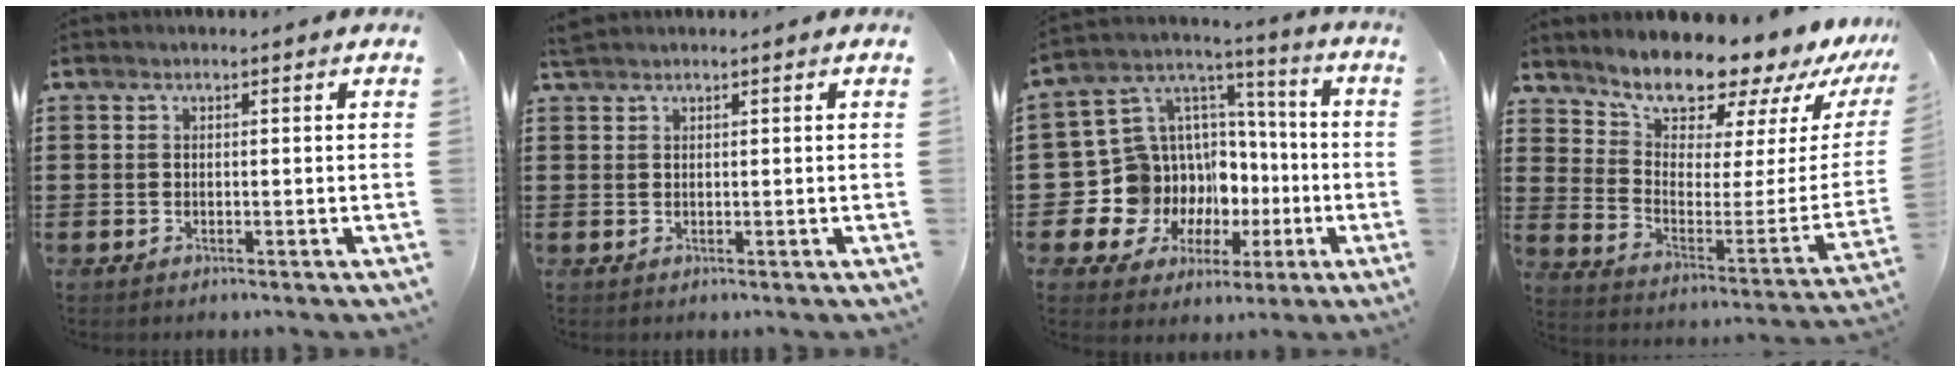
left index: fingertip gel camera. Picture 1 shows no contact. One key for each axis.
{"total": 1.1, "fx": 1.0, "fy": 0.2, "fz": 0.4, "tx": -0.011, "ty": 0.000, "tz": 0.019}
{"total": 12.2, "fx": -3.2, "fy": 11.7, "fz": 1.5, "tx": -0.075, "ty": -0.030, "tz": -0.025}
{"total": 10.8, "fx": 10.4, "fy": 2.0, "fz": 1.9, "tx": -0.056, "ty": -0.106, "tz": 0.175}